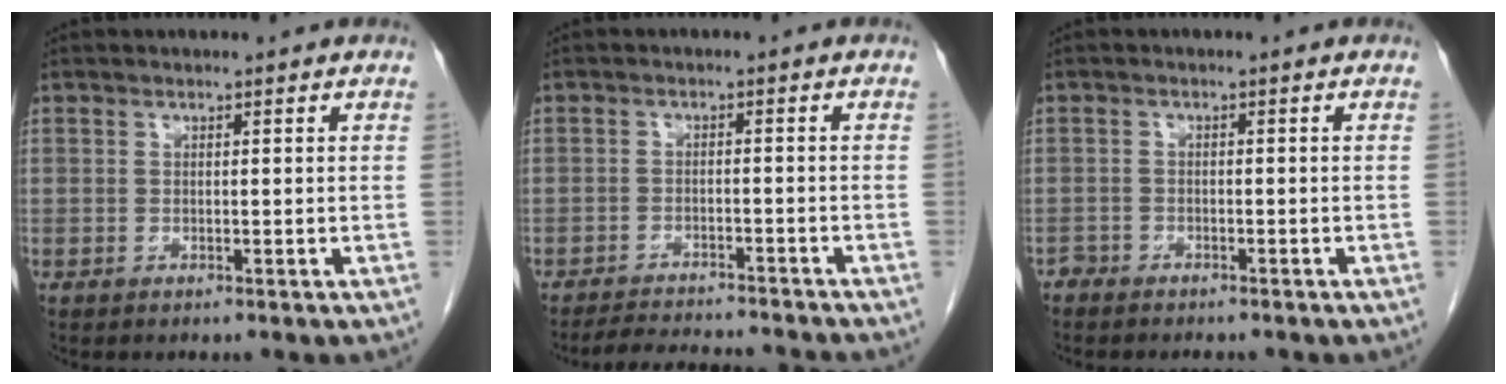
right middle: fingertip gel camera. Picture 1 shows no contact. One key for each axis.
{"total": 9.1, "fx": -8.7, "fy": 0.6, "fz": 2.4, "tx": -0.035, "ty": -0.004, "tz": -0.123}
{"total": 3.3, "fx": -3.0, "fy": 1.2, "fz": 0.7, "tx": -0.008, "ty": -0.002, "tz": -0.043}